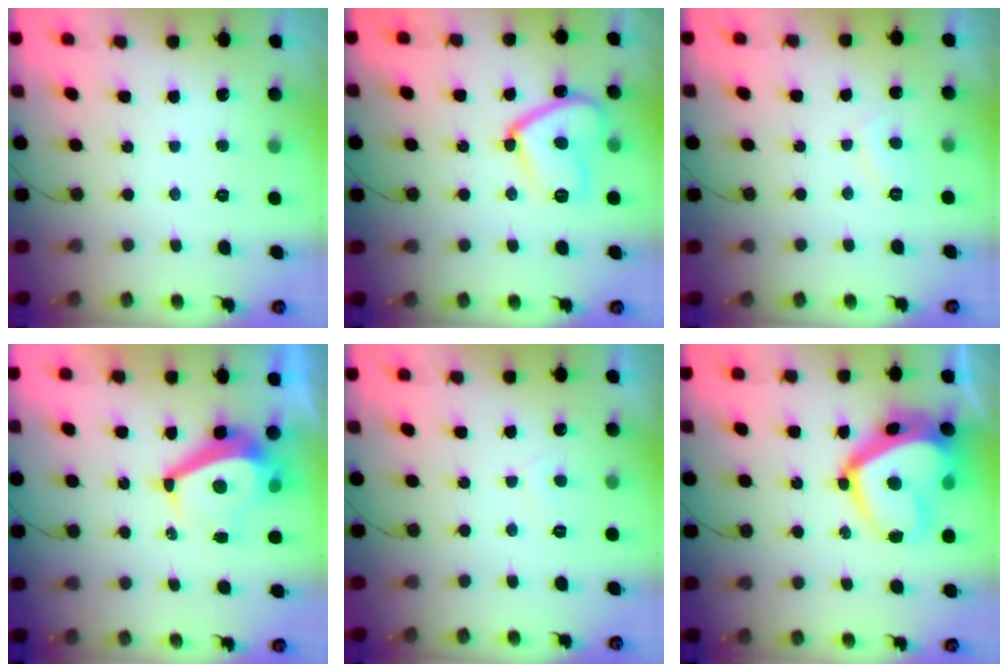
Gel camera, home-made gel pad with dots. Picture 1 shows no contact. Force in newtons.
{"total": 13.7, "press": 13.6, "slide": 1.3}
{"total": 1.8, "press": 1.7, "slide": 0.7}
{"total": 8.9, "press": 8.9, "slide": 1.1}
{"total": 1.3, "press": 1.2, "slide": 0.4}
{"total": 18.5, "press": 18.4, "slide": 1.4}